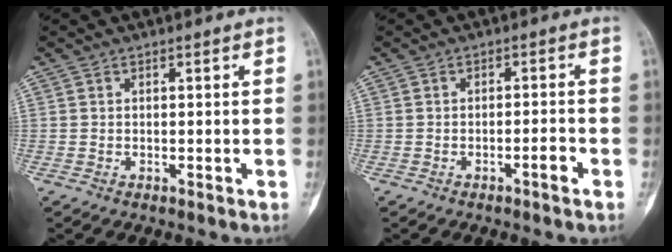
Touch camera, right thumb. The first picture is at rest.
{"total": 2.3, "force": [-1.3, 0.3, 1.9], "torque": [-0.032, 0.011, -0.023]}